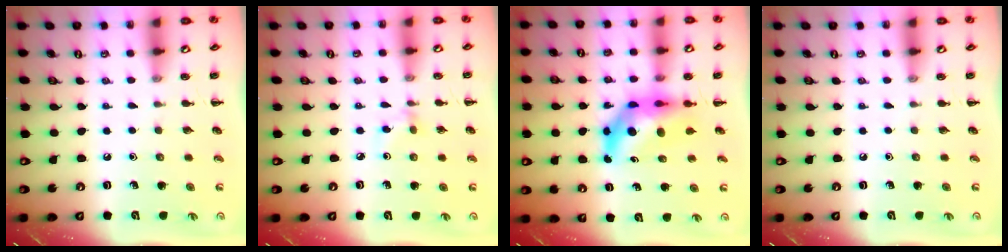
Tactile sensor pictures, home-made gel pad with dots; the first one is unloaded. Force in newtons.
{"total": 2.8, "press": 2.6, "slide": 1.0}
{"total": 9.9, "press": 9.3, "slide": 3.5}
{"total": 0.0}